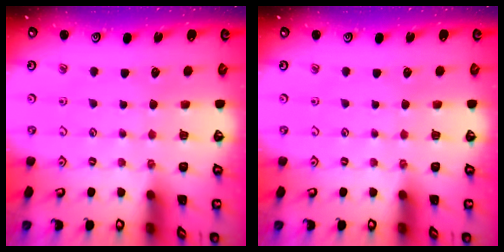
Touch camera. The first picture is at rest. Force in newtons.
{"total": 0.0}